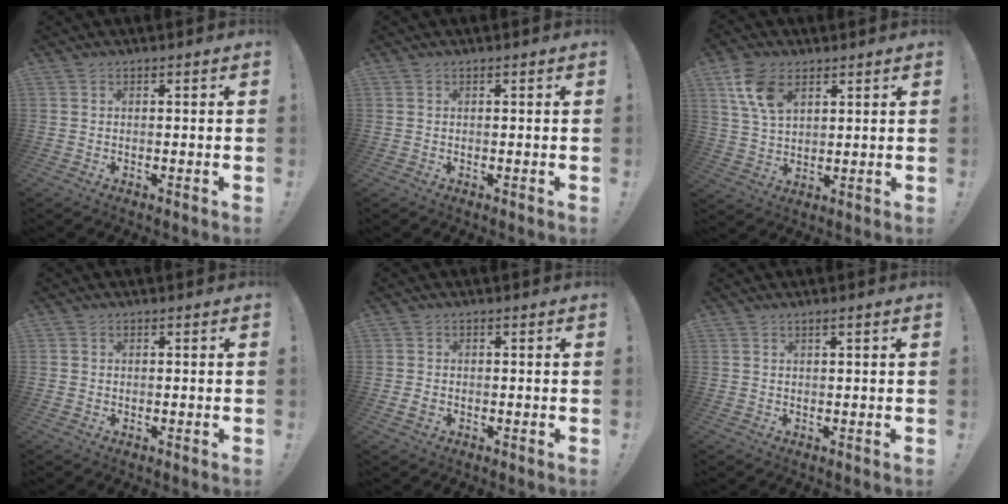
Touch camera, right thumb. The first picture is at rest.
{"total": 0.0}
{"total": 10.2, "force": [5.2, 6.0, 6.4], "torque": [-0.115, -0.014, 0.100]}
{"total": 0.8, "force": [0.0, 0.7, 0.2], "torque": [-0.011, 0.006, 0.001]}
{"total": 2.1, "force": [-0.7, 1.6, 1.3], "torque": [-0.015, 0.001, -0.012]}
{"total": 1.3, "force": [0.7, -0.2, 1.1], "torque": [-0.022, 0.000, 0.011]}